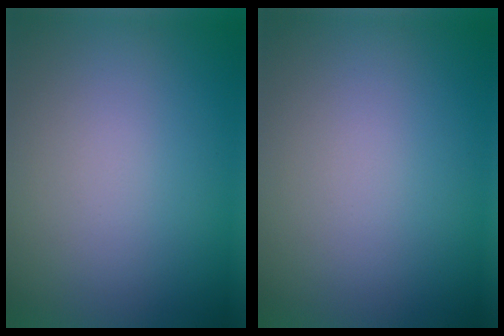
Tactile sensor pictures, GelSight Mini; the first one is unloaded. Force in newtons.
{"total": 0.0}